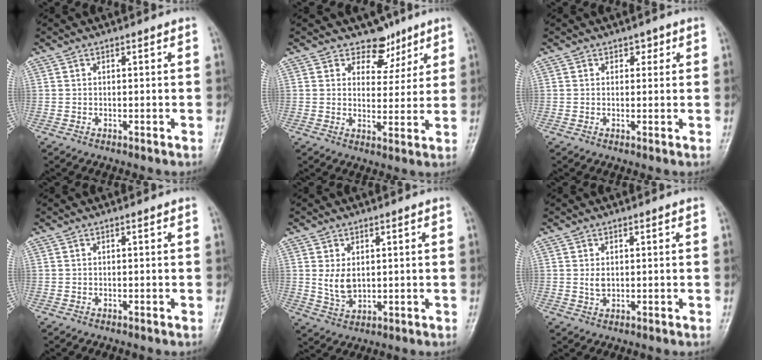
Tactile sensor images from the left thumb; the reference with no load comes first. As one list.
[{"total": 5.8, "force": [4.3, 3.9, 0.8], "torque": [0.021, -0.026, 0.067]}, {"total": 1.6, "force": [0.9, 1.2, 0.6], "torque": [0.010, -0.003, 0.008]}, {"total": 0.0}, {"total": 4.8, "force": [0.9, 3.3, 3.4], "torque": [-0.049, -0.014, 0.029]}, {"total": 1.8, "force": [0.4, 1.3, 1.2], "torque": [-0.017, -0.005, 0.012]}]